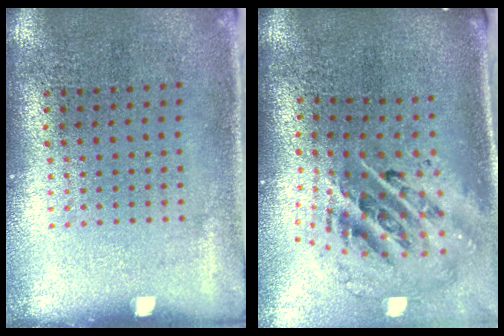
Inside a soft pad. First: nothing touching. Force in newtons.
{"total": 2.7, "press": 1.8, "slide": 2.0}